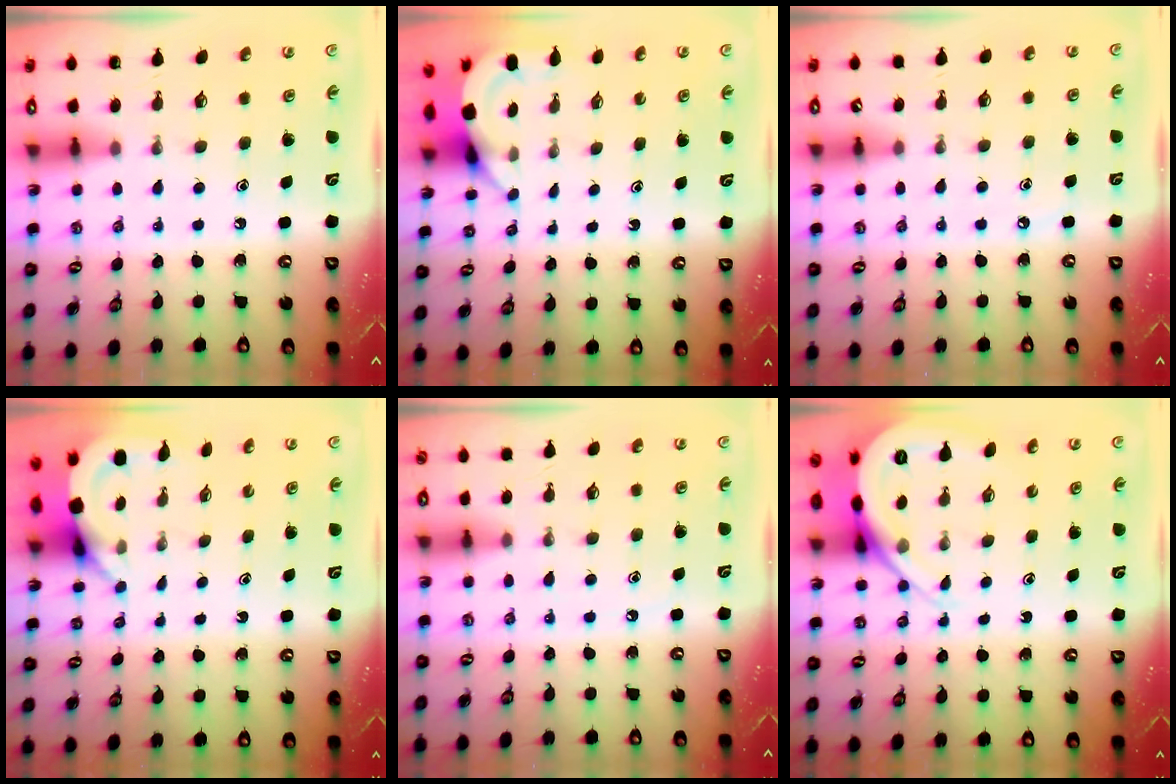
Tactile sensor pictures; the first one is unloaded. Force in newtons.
{"total": 3.7, "press": 3.7, "slide": 0.2}
{"total": 2.5, "press": 2.4, "slide": 0.4}
{"total": 3.9, "press": 3.8, "slide": 0.3}
{"total": 6.2, "press": 6.1, "slide": 0.9}
{"total": 8.1, "press": 8.1, "slide": 0.8}